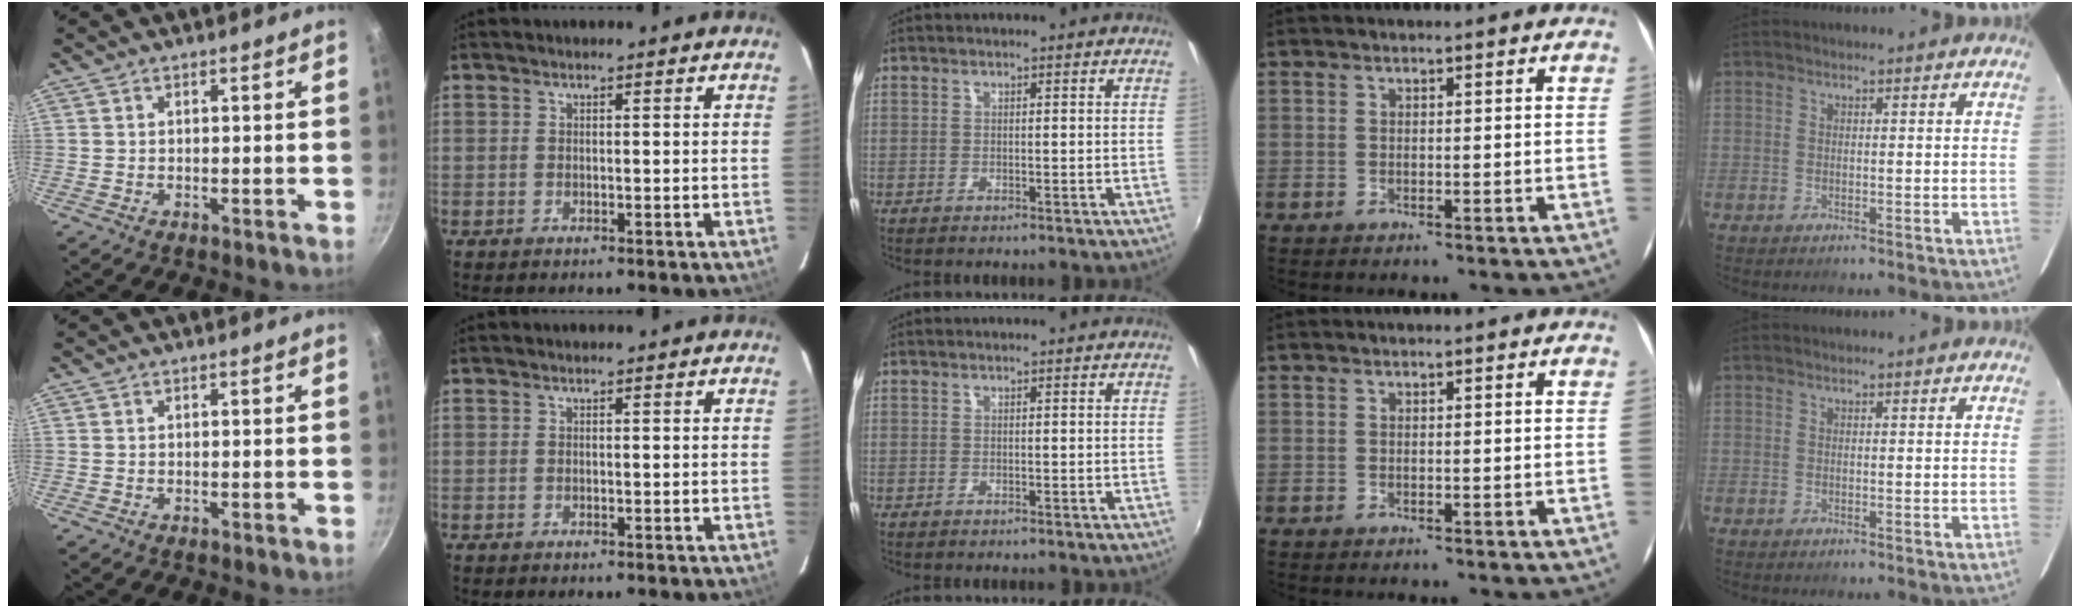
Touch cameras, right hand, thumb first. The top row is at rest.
{}